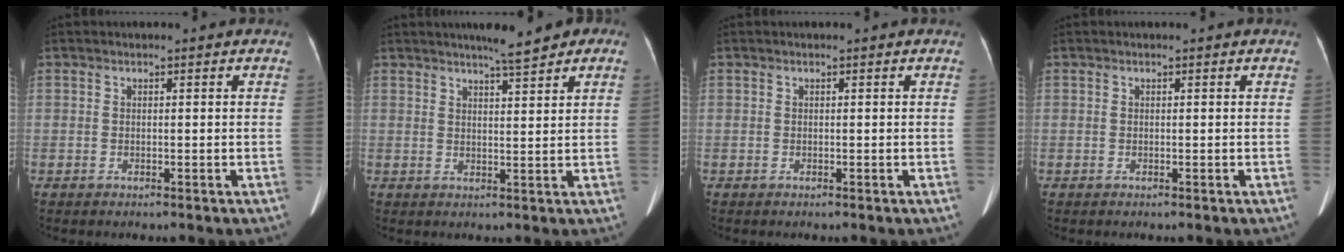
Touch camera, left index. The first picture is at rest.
{"total": 4.8, "force": [3.7, 0.6, 3.0], "torque": [-0.040, 0.009, 0.051]}
{"total": 0.0}
{"total": 0.0}